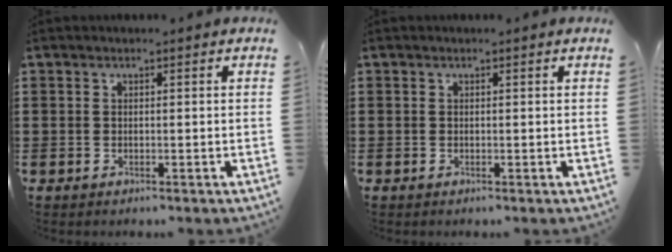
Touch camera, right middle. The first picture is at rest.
{"total": 0.0}